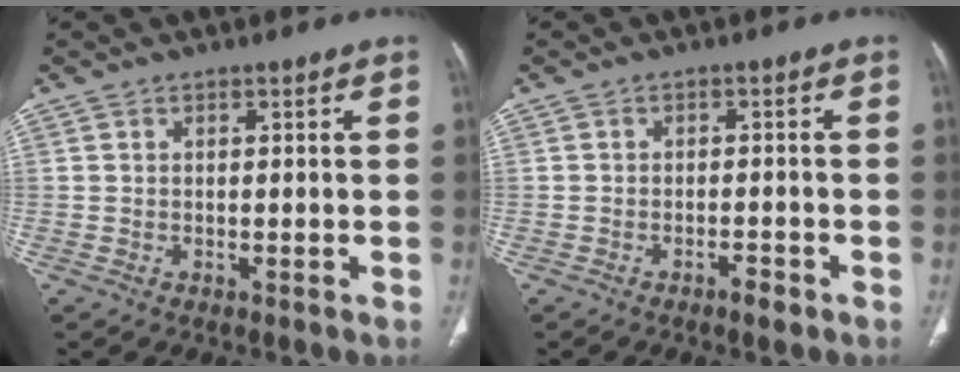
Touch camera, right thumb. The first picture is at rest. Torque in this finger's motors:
{"motor_torque": [0.42, 0.85, -0.33, 0.11, 0.09]}